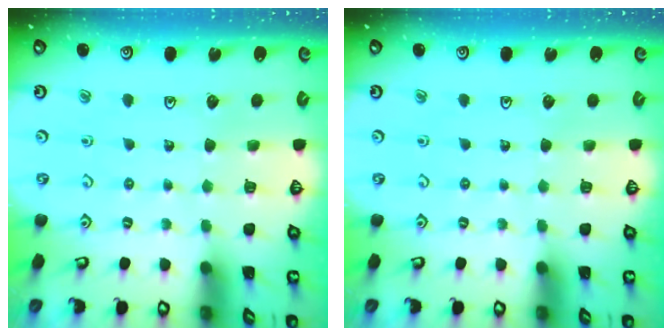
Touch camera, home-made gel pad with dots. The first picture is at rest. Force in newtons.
{"total": 0.0}